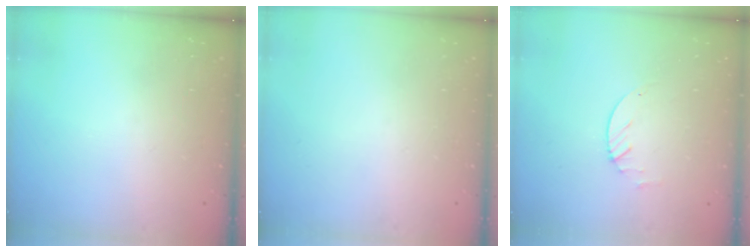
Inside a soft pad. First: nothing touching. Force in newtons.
{"total": 0.0}
{"total": 1.9, "press": 1.9, "slide": 0.3}